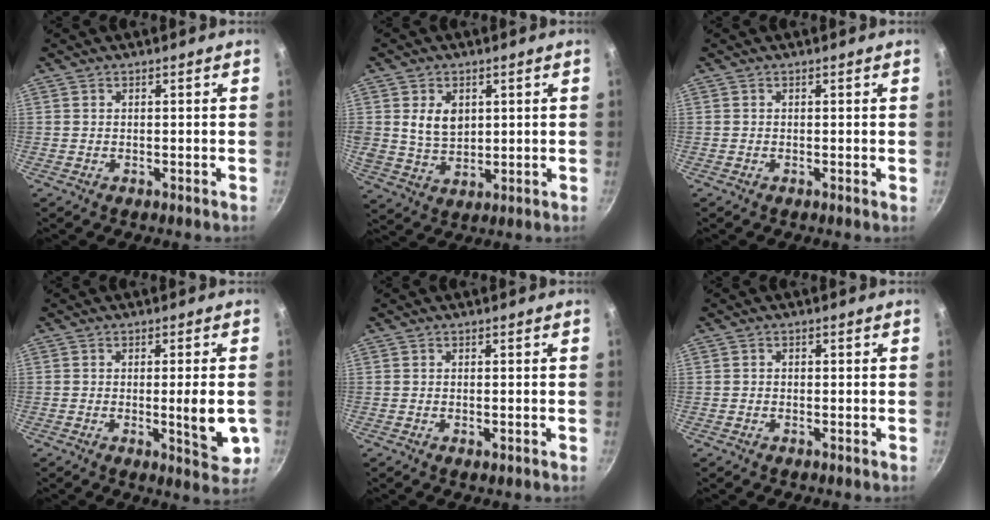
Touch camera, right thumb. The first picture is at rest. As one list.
[{"total": 7.1, "force": [1.8, 5.3, 4.5], "torque": [-0.061, -0.019, 0.040]}, {"total": 0.0}, {"total": 8.0, "force": [-1.1, 1.9, 7.7], "torque": [-0.095, -0.008, -0.012]}, {"total": 1.0, "force": [-0.3, 0.4, 0.9], "torque": [-0.016, -0.001, -0.006]}, {"total": 0.7, "force": [-0.3, 0.6, 0.3], "torque": [-0.005, 0.003, -0.006]}]